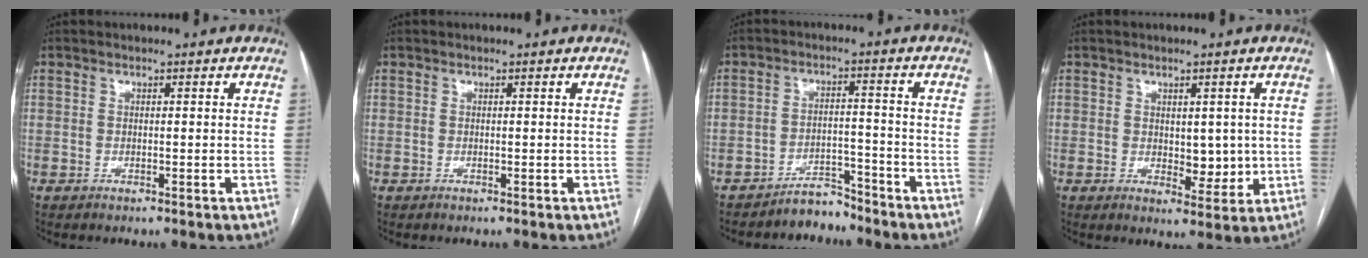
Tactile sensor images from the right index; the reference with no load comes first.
{"total": 0.0}
{"total": 4.2, "force": [-4.0, 1.3, 0.2], "torque": [0.000, 0.003, -0.066]}
{"total": 4.7, "force": [0.3, 2.7, 3.8], "torque": [-0.046, -0.006, 0.013]}